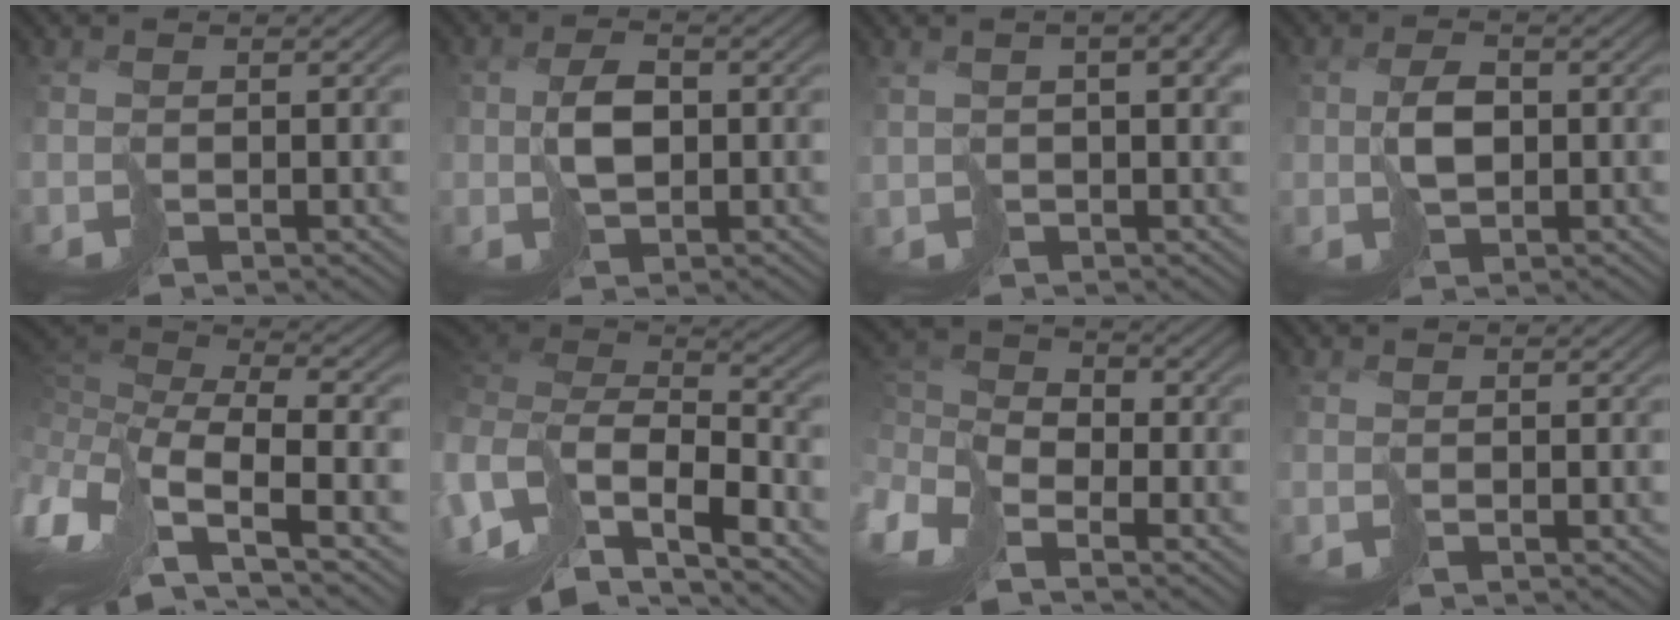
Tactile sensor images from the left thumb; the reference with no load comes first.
{"total": 3.9, "force": [0.6, 2.5, 2.9], "torque": [-0.058, 0.006, 0.018]}
{"total": 6.5, "force": [2.0, 3.2, 5.3], "torque": [-0.105, -0.010, 0.061]}
{"total": 3.5, "force": [0.5, 2.3, 2.6], "torque": [-0.052, 0.004, 0.018]}
{"total": 11.2, "force": [-3.4, 4.2, 9.9], "torque": [-0.278, -0.011, -0.034]}
{"total": 12.4, "force": [-2.8, 5.9, 10.5], "torque": [-0.268, -0.007, -0.020]}
{"total": 8.8, "force": [-3.6, 5.1, 6.2], "torque": [-0.182, -0.014, -0.073]}
{"total": 0.0}